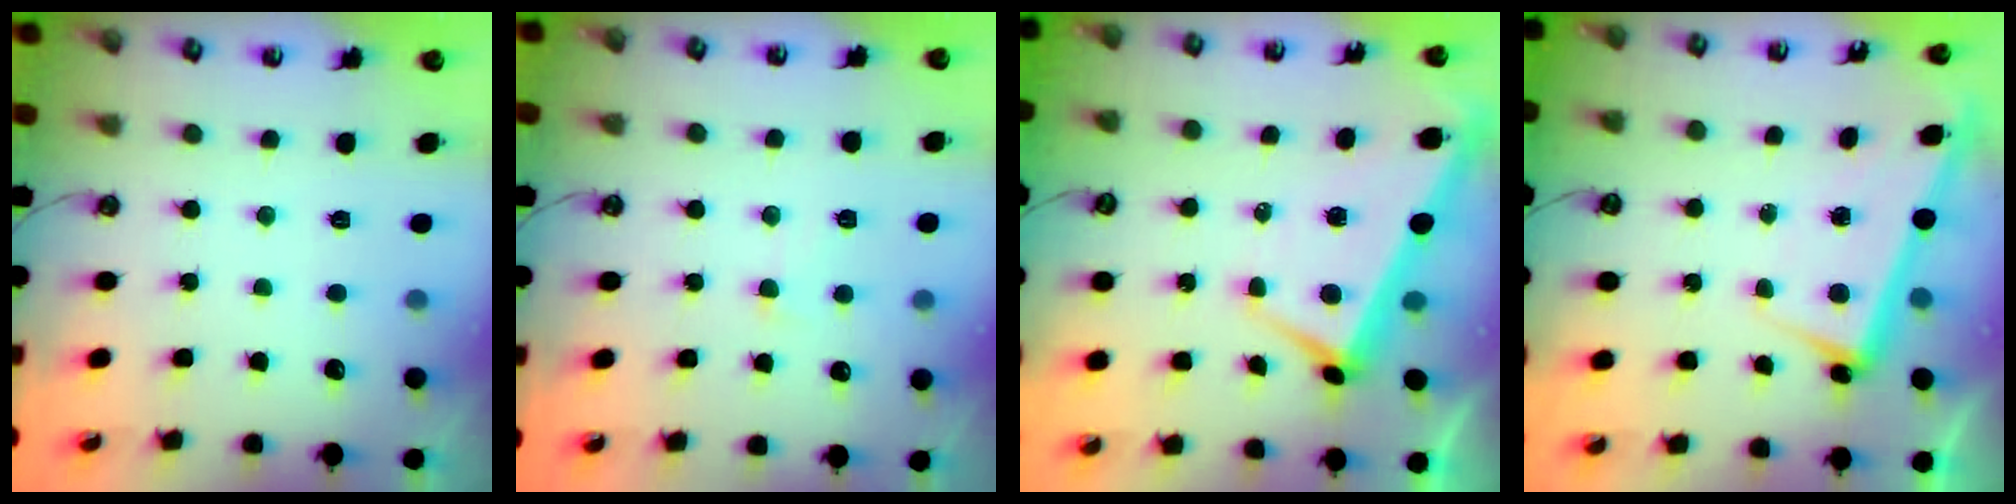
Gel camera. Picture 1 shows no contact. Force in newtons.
{"total": 0.8, "press": 0.7, "slide": 0.5}
{"total": 1.6, "press": 1.2, "slide": 0.9}
{"total": 2.6, "press": 2.4, "slide": 1.1}